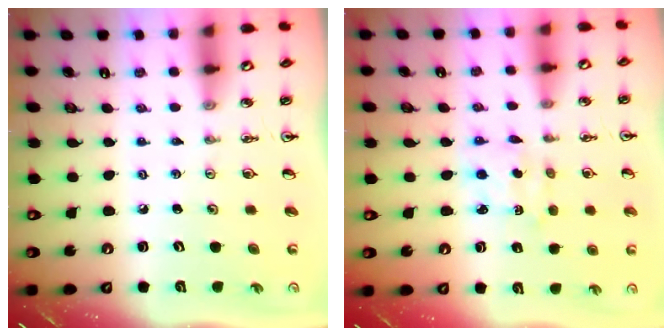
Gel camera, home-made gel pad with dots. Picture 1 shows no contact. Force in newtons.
{"total": 2.3, "press": 2.3, "slide": 0.2}